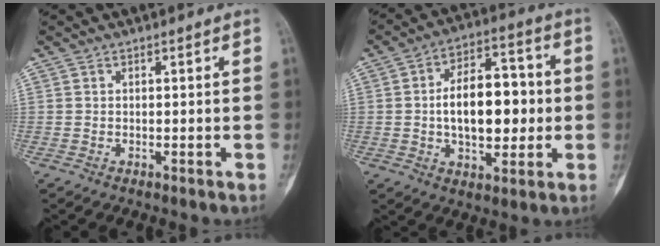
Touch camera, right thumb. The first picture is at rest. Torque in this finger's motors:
{"motor_torque": [0.94, 0.96, 0.53, -0.33, 0.34]}